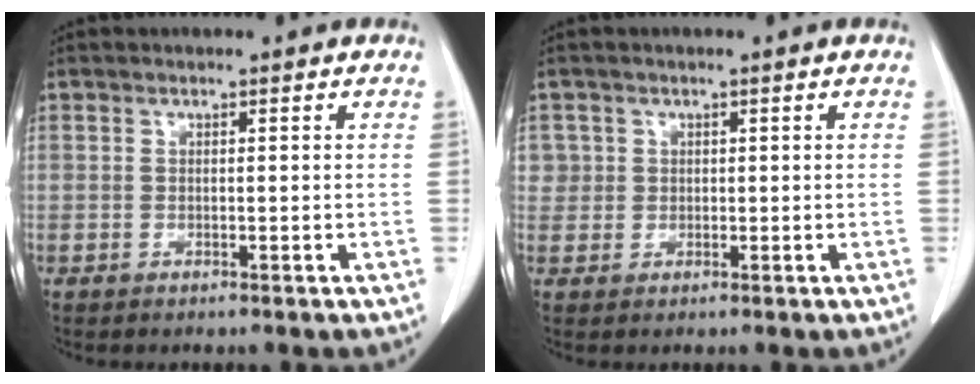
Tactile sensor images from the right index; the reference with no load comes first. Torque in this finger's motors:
{"motor_torque": [-0.08, 0.06, 0.00, 0.00]}